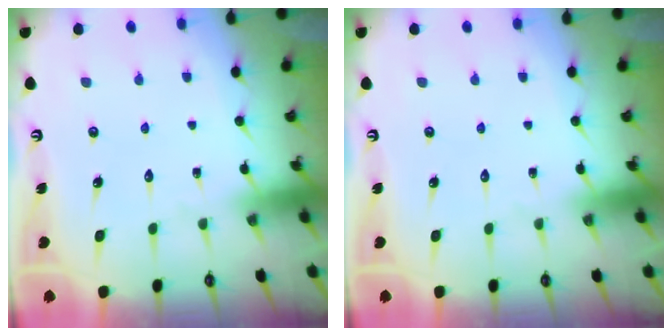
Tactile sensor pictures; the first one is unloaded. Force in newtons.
{"total": 0.0}